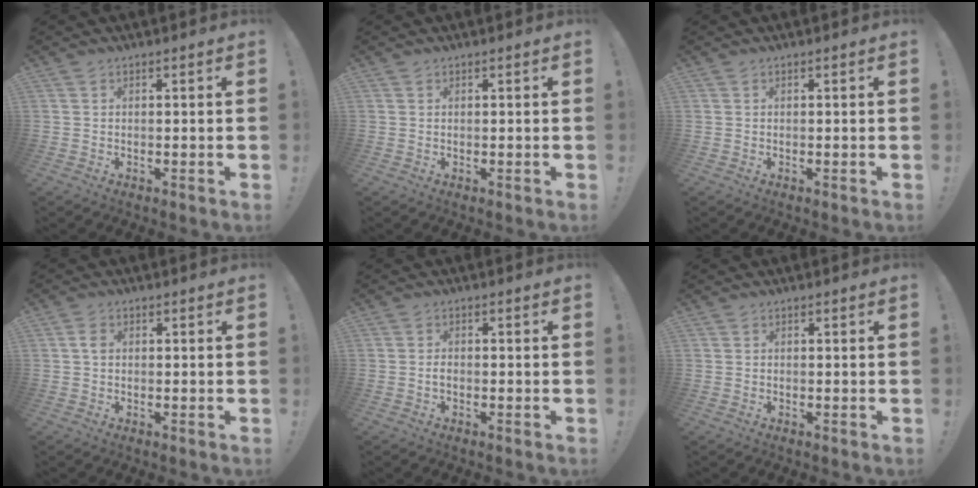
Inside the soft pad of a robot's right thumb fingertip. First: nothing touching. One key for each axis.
{"total": 0.0}
{"total": 0.0}
{"total": 2.3, "fx": 0.2, "fy": 1.6, "fz": 1.7, "tx": -0.025, "ty": 0.004, "tz": 0.002}
{"total": 1.2, "fx": -0.8, "fy": 0.7, "fz": 0.6, "tx": -0.018, "ty": 0.008, "tz": -0.014}
{"total": 0.8, "fx": -0.1, "fy": 0.7, "fz": -0.4, "tx": 0.009, "ty": 0.001, "tz": -0.003}